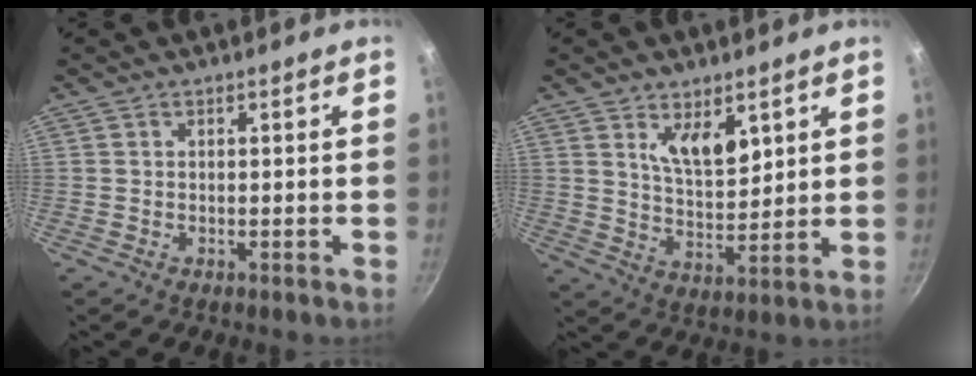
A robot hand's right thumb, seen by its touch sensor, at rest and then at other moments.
{"total": 8.4, "force": [4.1, 4.1, 6.1], "torque": [-0.081, -0.036, 0.077]}